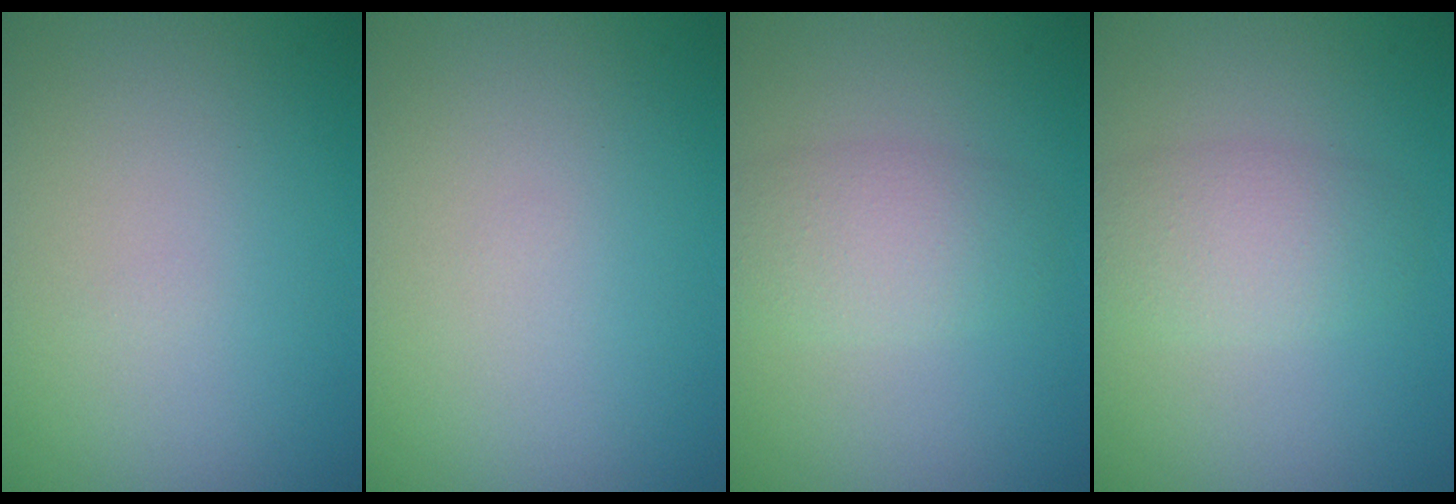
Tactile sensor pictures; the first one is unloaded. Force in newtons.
{"total": 0.0}
{"total": 3.3, "press": 3.3, "slide": 0.1}
{"total": 3.3, "press": 3.3, "slide": 0.1}